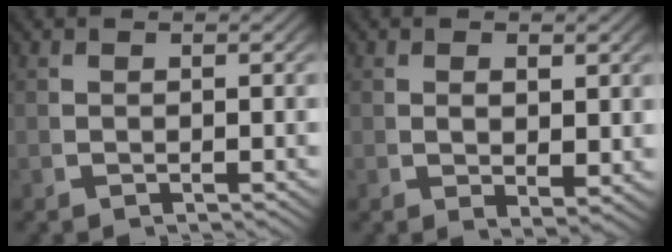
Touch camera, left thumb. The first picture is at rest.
{"total": 1.9, "force": [0.6, 0.8, 1.6], "torque": [-0.029, -0.010, 0.019]}